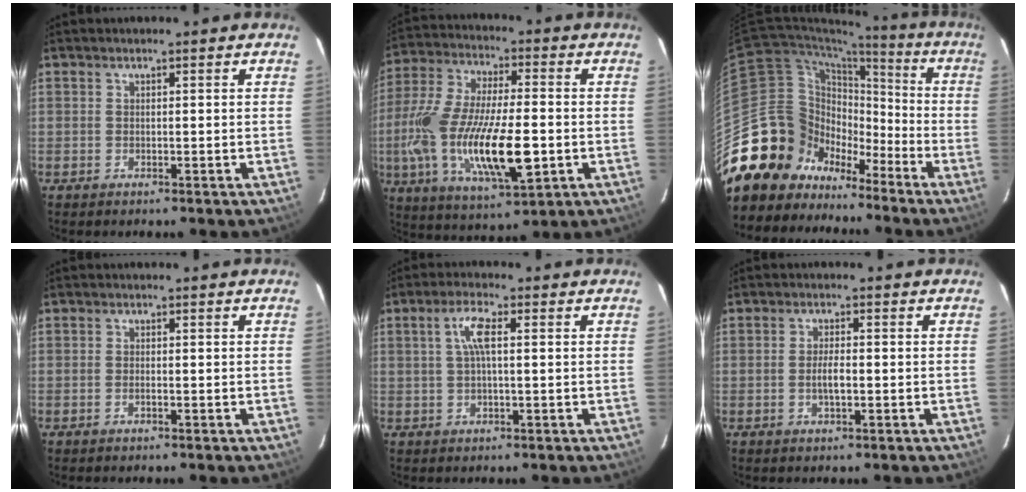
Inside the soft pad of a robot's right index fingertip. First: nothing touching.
{"total": 22.4, "force": [-4.8, 7.4, 20.6], "torque": [-0.416, -0.030, -0.083]}
{"total": 20.5, "force": [-12.6, 15.0, 6.1], "torque": [-0.154, 0.058, -0.210]}
{"total": 0.7, "force": [-0.4, 0.2, 0.6], "torque": [-0.014, 0.001, -0.008]}
{"total": 4.5, "force": [0.8, 0.8, 4.4], "torque": [-0.086, 0.007, 0.015]}
{"total": 2.7, "force": [-0.6, 0.7, 2.5], "torque": [-0.047, -0.003, -0.011]}